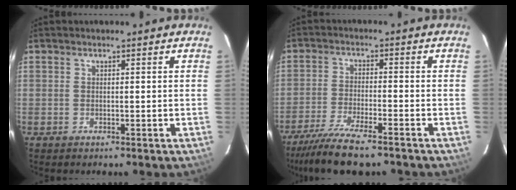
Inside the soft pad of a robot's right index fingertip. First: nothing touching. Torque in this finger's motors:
{"motor_torque": [1.01, -0.96, 0.43, 0.10]}